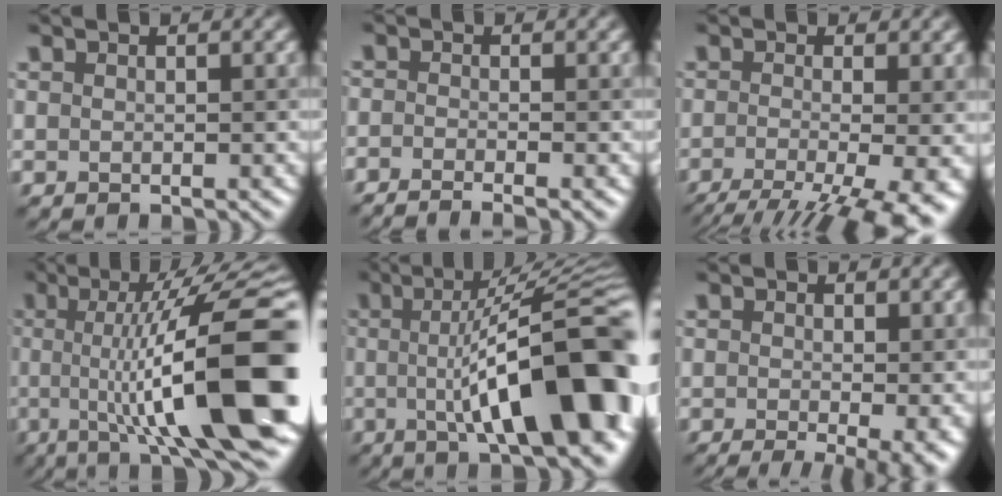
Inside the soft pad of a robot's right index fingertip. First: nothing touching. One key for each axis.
{"total": 2.9, "fx": -2.4, "fy": 0.3, "fz": 1.6, "tx": -0.020, "ty": -0.002, "tz": -0.036}
{"total": 9.9, "fx": -5.0, "fy": 2.9, "fz": 8.0, "tx": -0.102, "ty": -0.017, "tz": -0.065}
{"total": 15.8, "fx": -1.2, "fy": 3.4, "fz": 15.3, "tx": -0.191, "ty": 0.021, "tz": -0.012}
{"total": 14.6, "fx": -1.2, "fy": 3.7, "fz": 14.1, "tx": -0.150, "ty": 0.021, "tz": -0.018}
{"total": 5.6, "fx": -1.5, "fy": 1.3, "fz": 5.3, "tx": -0.058, "ty": -0.014, "tz": -0.007}